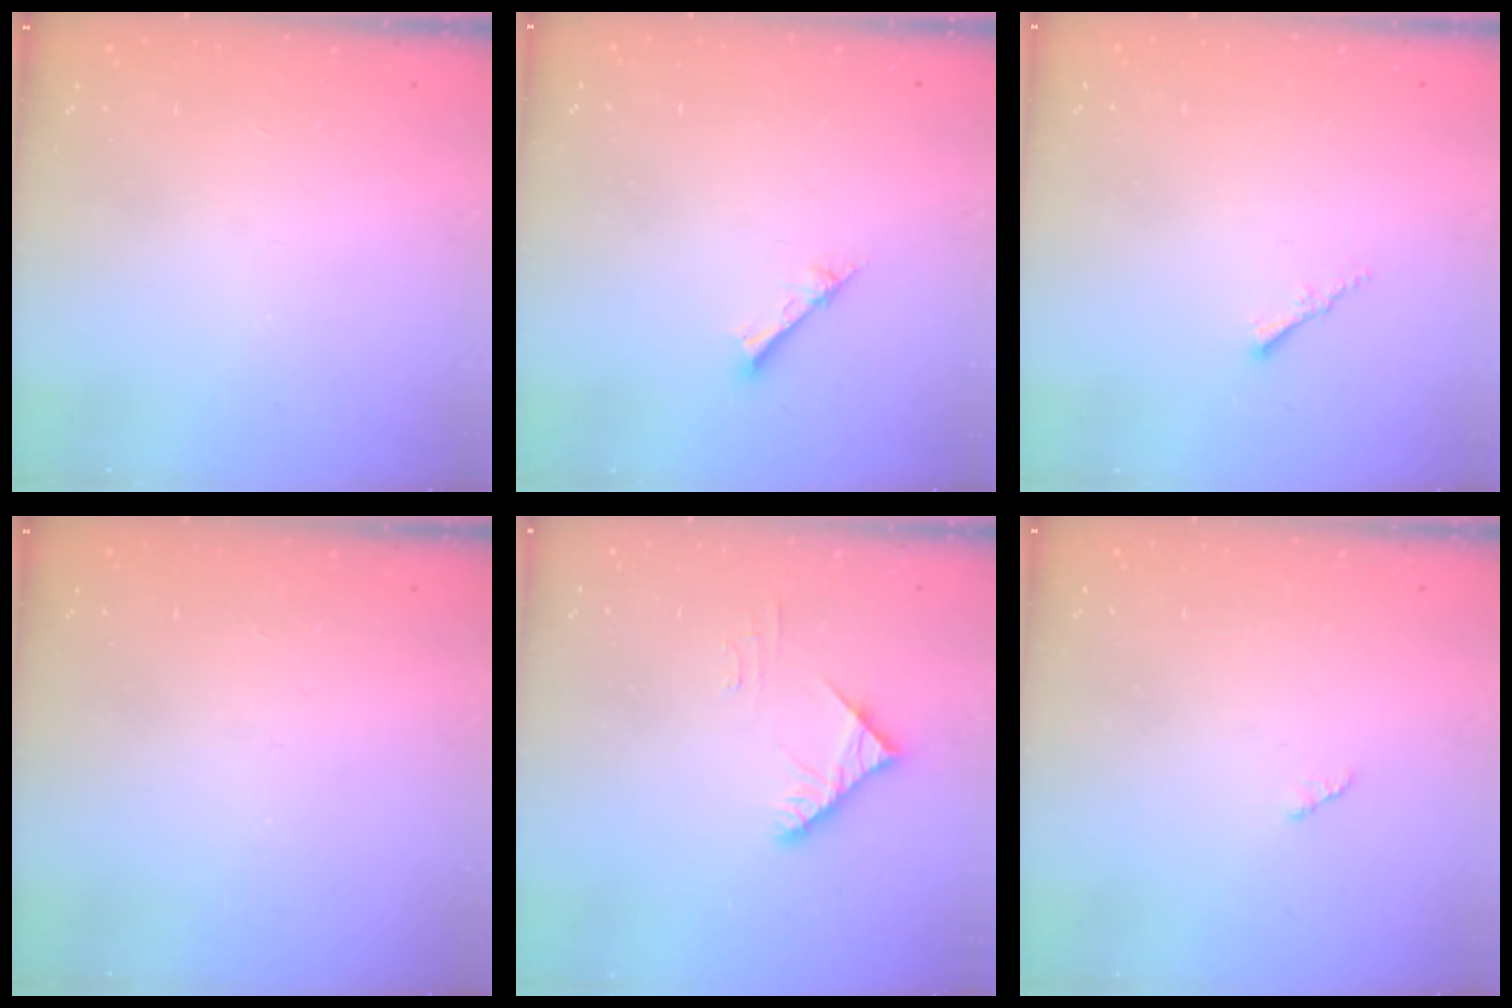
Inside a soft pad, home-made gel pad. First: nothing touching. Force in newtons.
{"total": 1.6, "press": 1.6, "slide": 0.2}
{"total": 1.5, "press": 1.5, "slide": 0.4}
{"total": 0.0}
{"total": 5.6, "press": 5.6, "slide": 0.6}
{"total": 2.8, "press": 2.8, "slide": 0.4}